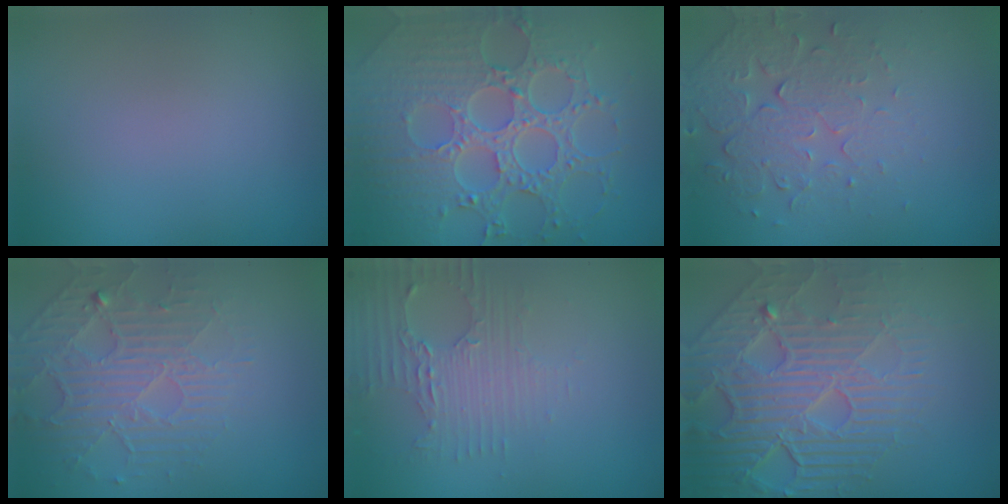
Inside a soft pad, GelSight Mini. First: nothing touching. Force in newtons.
{"total": 8.2, "press": 6.0, "slide": 5.5}
{"total": 5.0, "press": 3.4, "slide": 3.6}
{"total": 4.5, "press": 3.3, "slide": 3.1}
{"total": 3.0, "press": 2.5, "slide": 1.7}
{"total": 7.8, "press": 5.9, "slide": 5.1}